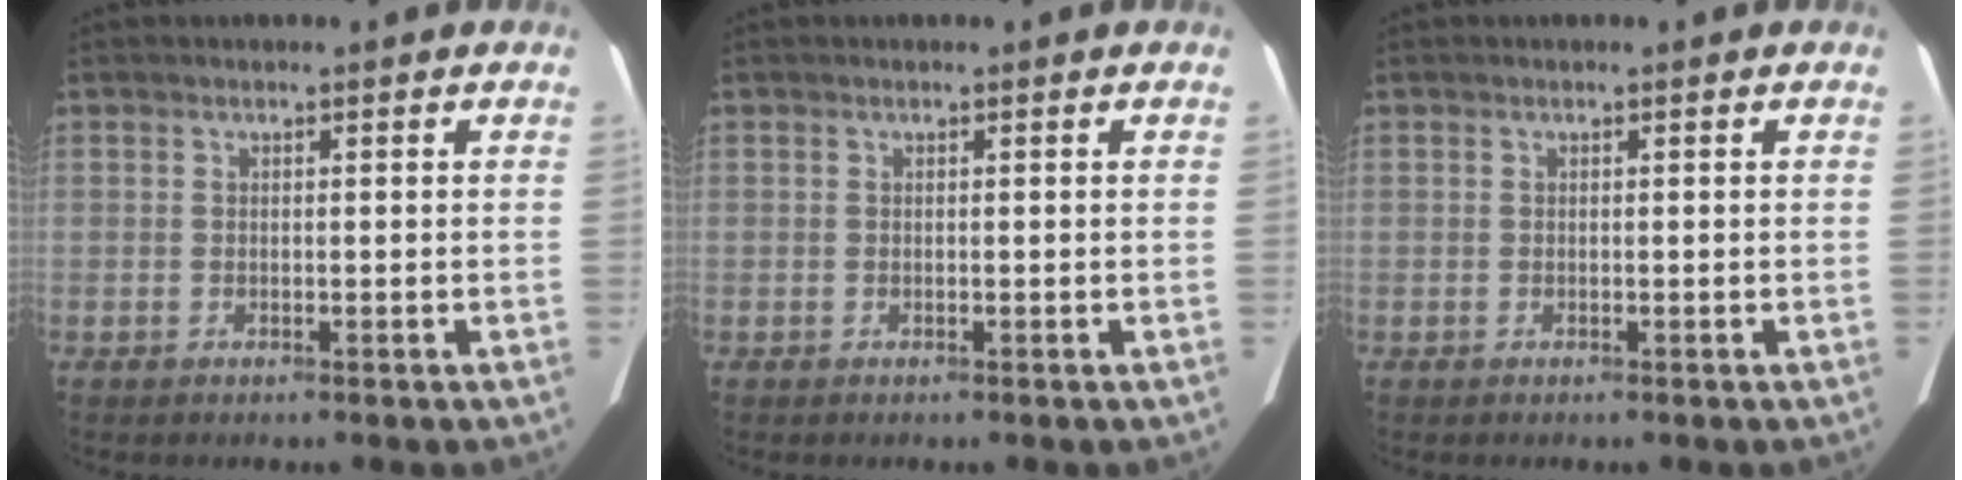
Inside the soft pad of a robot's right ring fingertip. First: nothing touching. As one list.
[{"total": 0.0}, {"total": 0.0}]